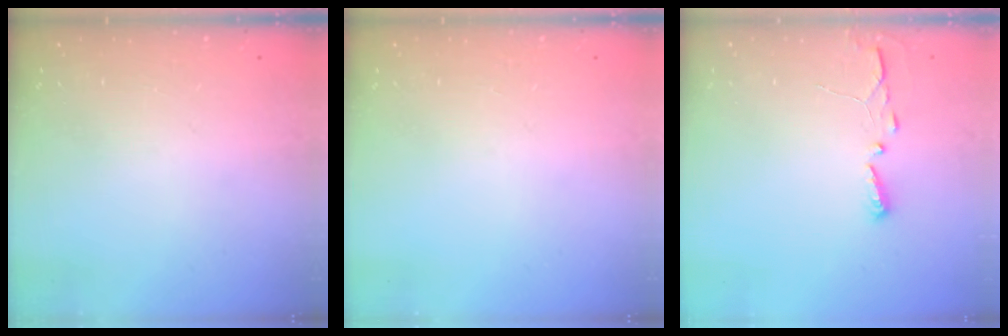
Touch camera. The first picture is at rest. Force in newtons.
{"total": 0.0}
{"total": 2.9, "press": 2.9, "slide": 0.4}